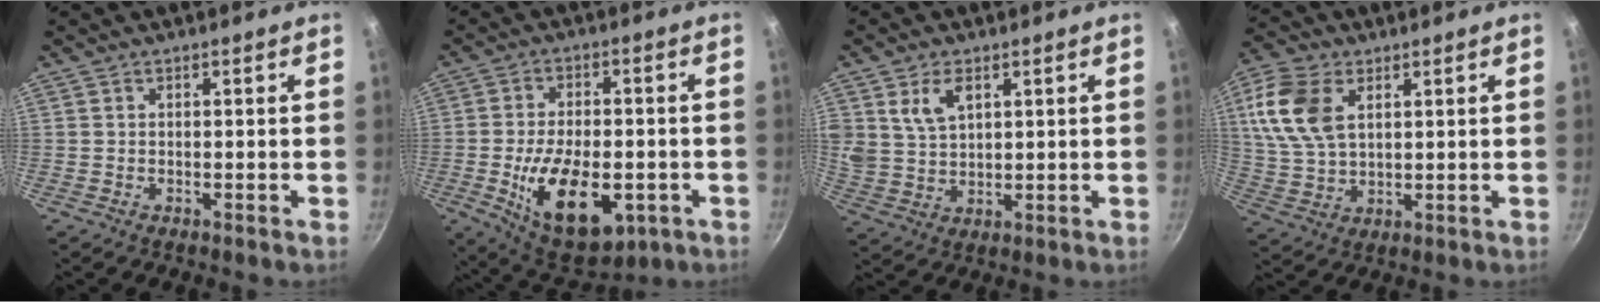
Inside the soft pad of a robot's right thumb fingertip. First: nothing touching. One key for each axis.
{"total": 17.3, "fx": -4.8, "fy": 9.3, "fz": 13.8, "tx": -0.206, "ty": 0.005, "tz": -0.063}
{"total": 7.0, "fx": 3.1, "fy": 4.5, "fz": 4.4, "tx": -0.066, "ty": -0.015, "tz": 0.066}
{"total": 12.5, "fx": 4.0, "fy": 7.8, "fz": 8.9, "tx": -0.170, "ty": -0.006, "tz": 0.079}